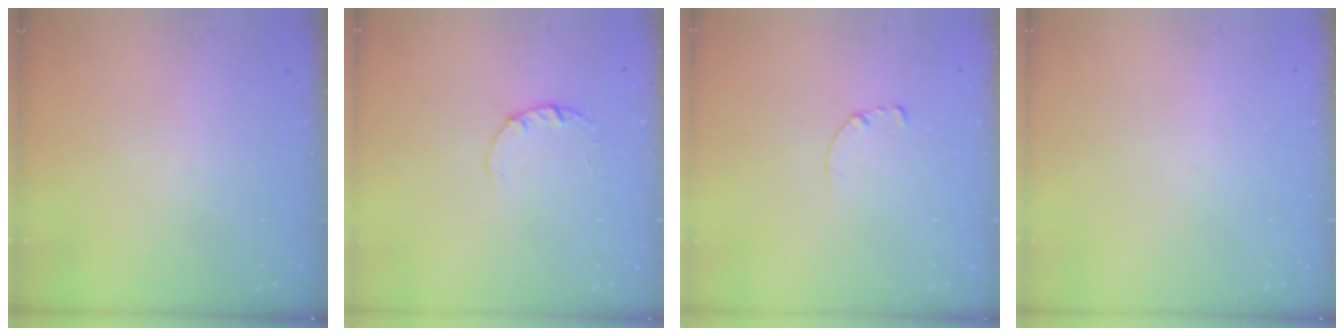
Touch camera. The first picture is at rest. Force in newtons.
{"total": 1.8, "press": 1.8, "slide": 0.1}
{"total": 0.7, "press": 0.6, "slide": 0.1}
{"total": 0.0}